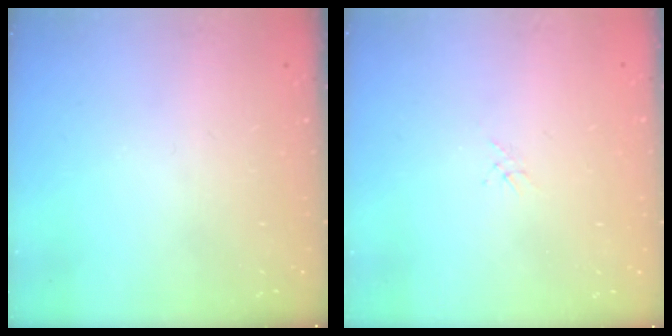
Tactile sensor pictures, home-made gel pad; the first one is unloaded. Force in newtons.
{"total": 1.3, "press": 1.2, "slide": 0.3}